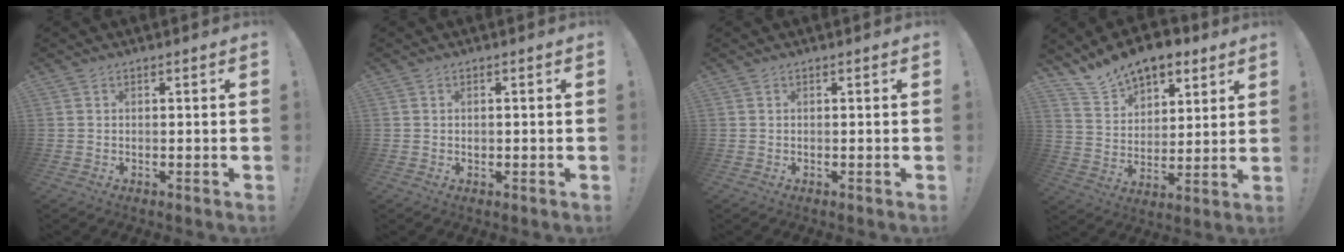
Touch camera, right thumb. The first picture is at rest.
{"total": 0.6, "force": [0.0, 0.6, 0.1], "torque": [-0.004, 0.006, 0.000]}
{"total": 0.0}
{"total": 13.1, "force": [10.4, 6.6, 4.4], "torque": [-0.088, -0.072, 0.194]}